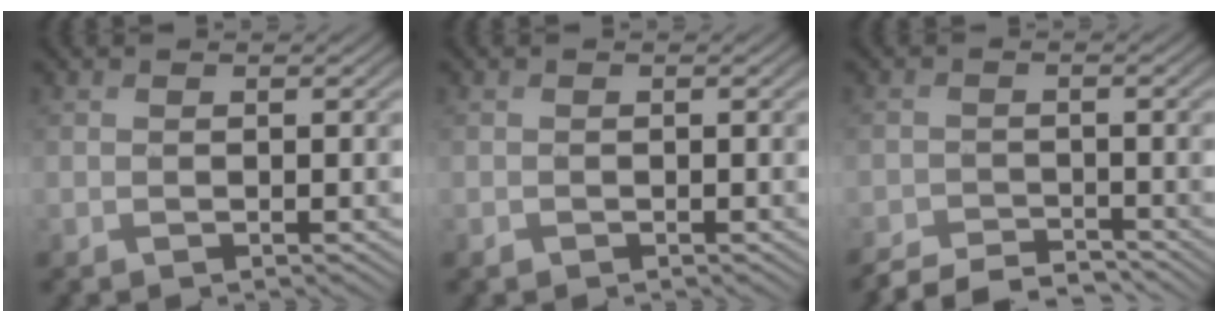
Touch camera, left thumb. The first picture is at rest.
{"total": 0.8, "force": [-0.3, 0.7, -0.3], "torque": [0.011, -0.003, -0.007]}
{"total": 5.1, "force": [-4.8, 1.3, 1.2], "torque": [-0.016, -0.010, -0.089]}